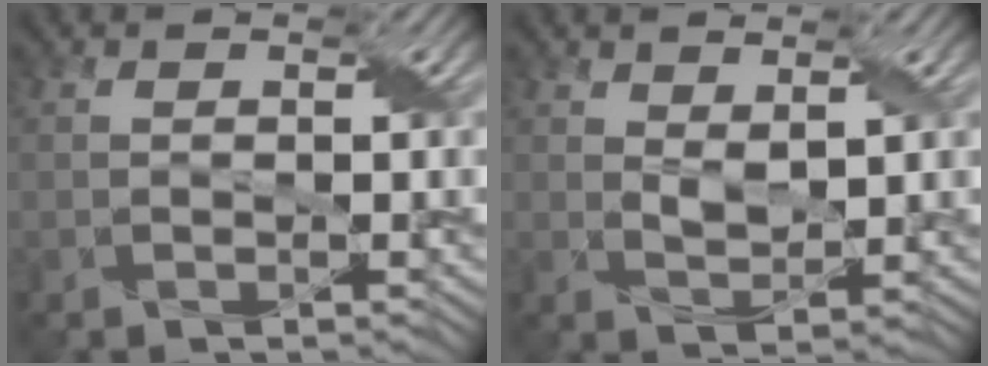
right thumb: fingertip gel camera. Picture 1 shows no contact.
{"total": 2.3, "force": [1.5, 0.9, 1.5], "torque": [-0.038, -0.004, 0.032]}